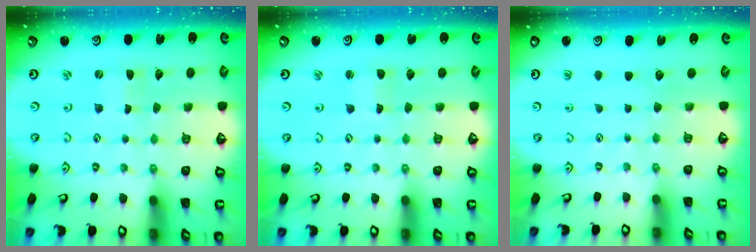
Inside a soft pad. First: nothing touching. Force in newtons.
{"total": 1.6, "press": 1.6, "slide": 0.3}
{"total": 0.0}